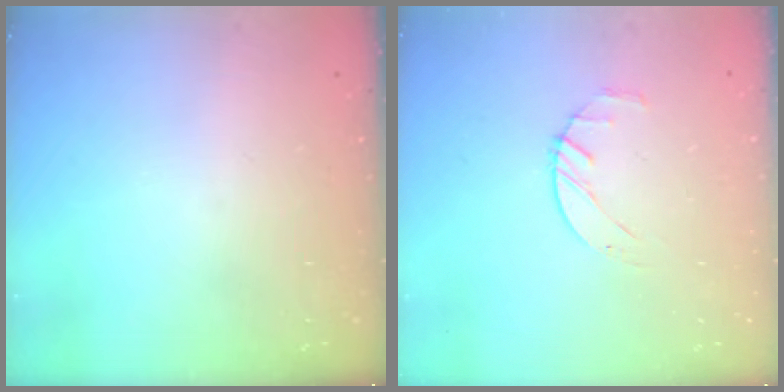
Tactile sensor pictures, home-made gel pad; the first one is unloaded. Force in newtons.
{"total": 2.5, "press": 2.5, "slide": 0.4}